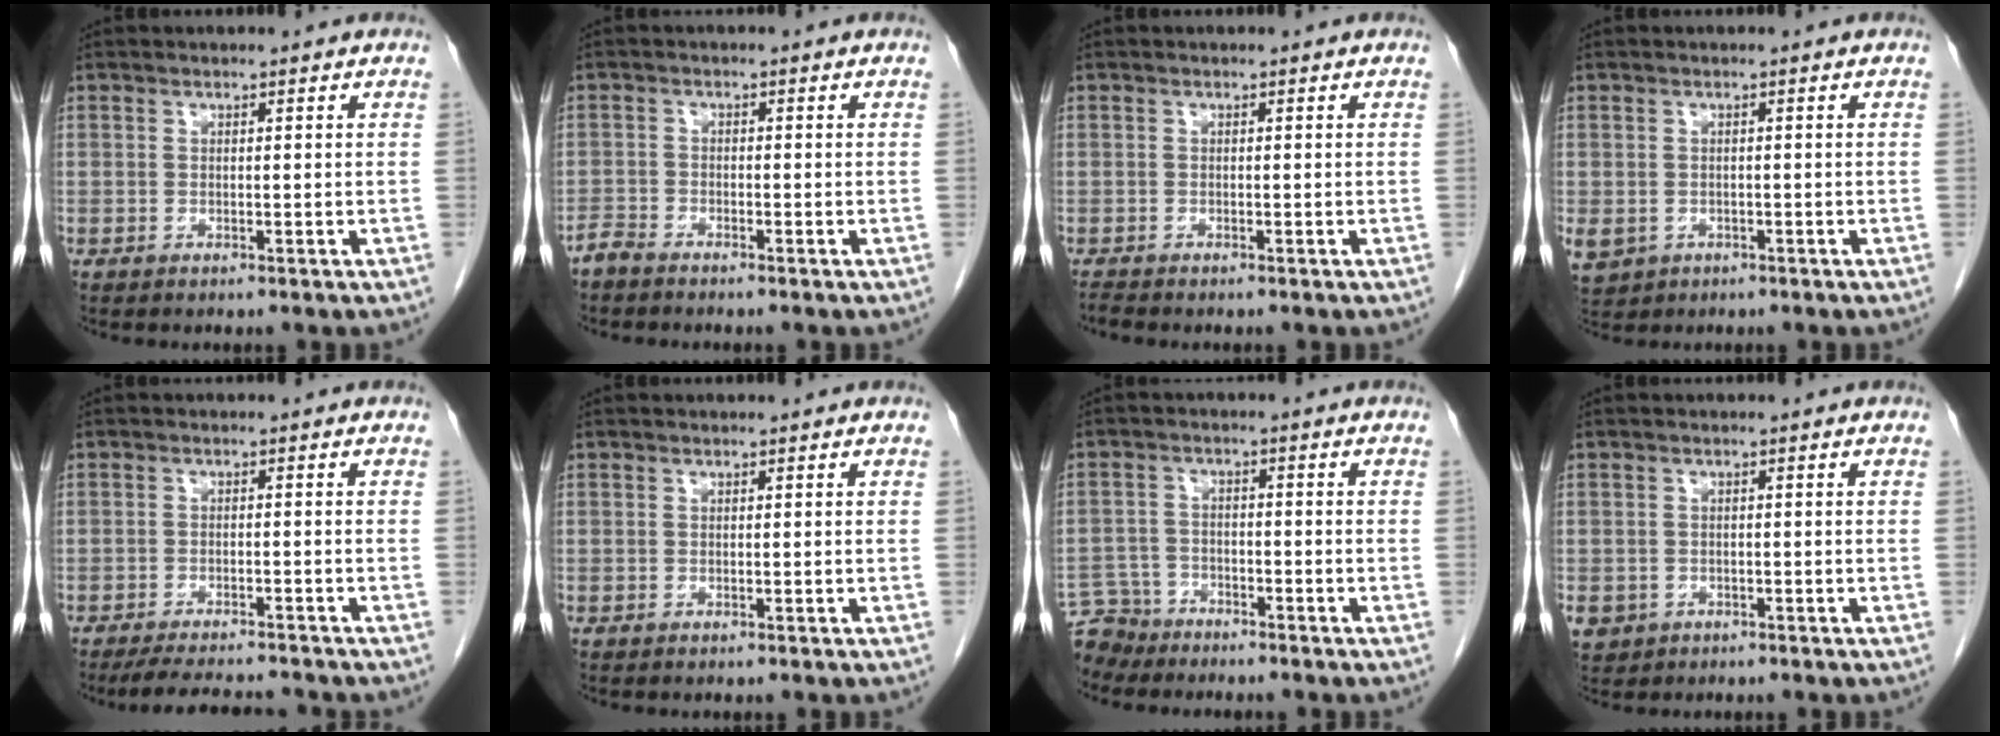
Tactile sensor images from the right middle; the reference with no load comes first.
{"total": 2.2, "force": [-2.1, 0.3, 0.5], "torque": [-0.010, -0.004, -0.039]}
{"total": 1.0, "force": [-1.0, -0.1, 0.1], "torque": [-0.013, -0.006, -0.020]}
{"total": 7.4, "force": [-3.1, 6.2, 2.5], "torque": [-0.077, -0.004, -0.041]}
{"total": 8.1, "force": [-7.6, 1.0, 2.7], "torque": [-0.043, -0.006, -0.113]}
{"total": 0.0}
{"total": 5.8, "force": [-5.3, 2.1, -0.5], "torque": [0.011, -0.003, -0.100]}
{"total": 4.4, "force": [-2.3, 3.6, 0.8], "torque": [-0.017, 0.004, -0.033]}